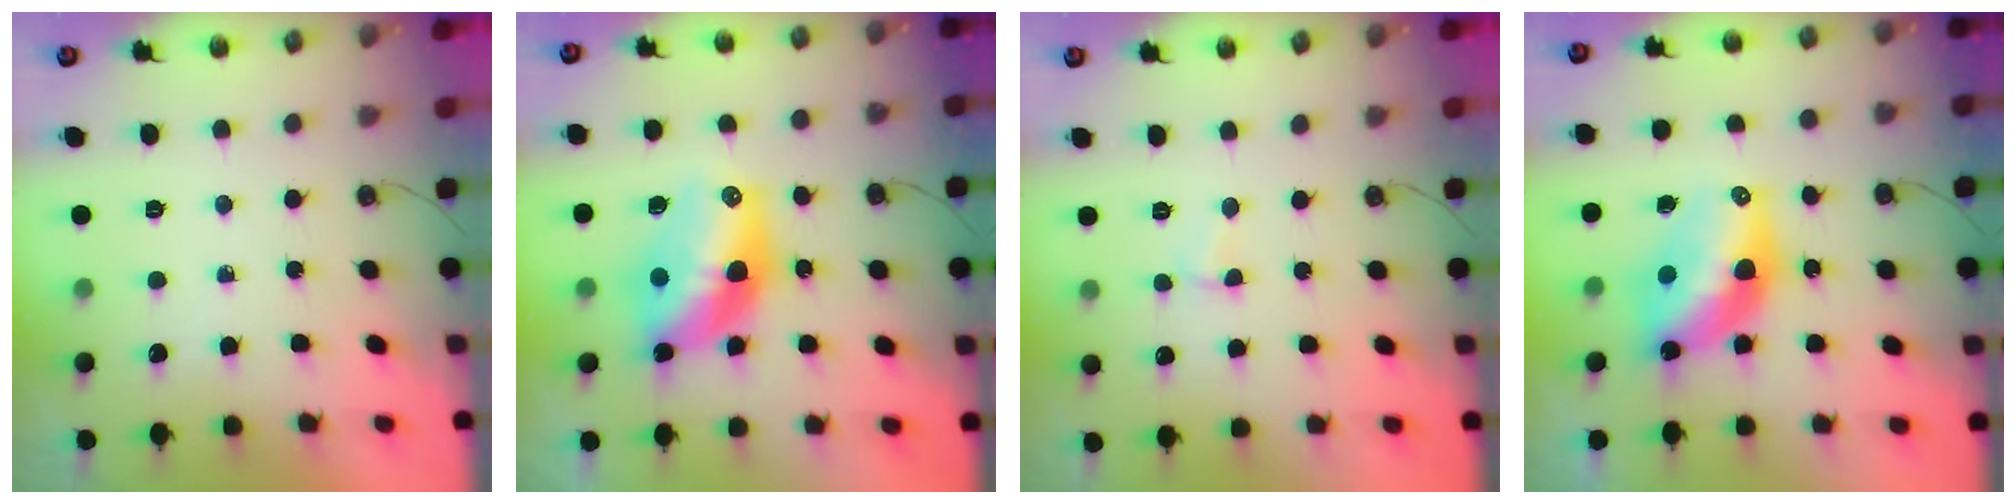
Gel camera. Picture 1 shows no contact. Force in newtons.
{"total": 14.0, "press": 13.9, "slide": 1.7}
{"total": 2.4, "press": 2.4, "slide": 0.5}
{"total": 13.0, "press": 13.0, "slide": 1.1}